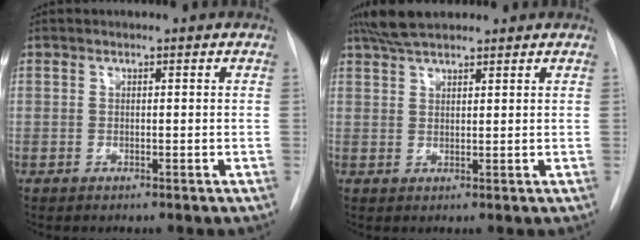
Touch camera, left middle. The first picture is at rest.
{"total": 5.9, "force": [4.9, 1.4, 2.9], "torque": [-0.058, 0.024, 0.090]}